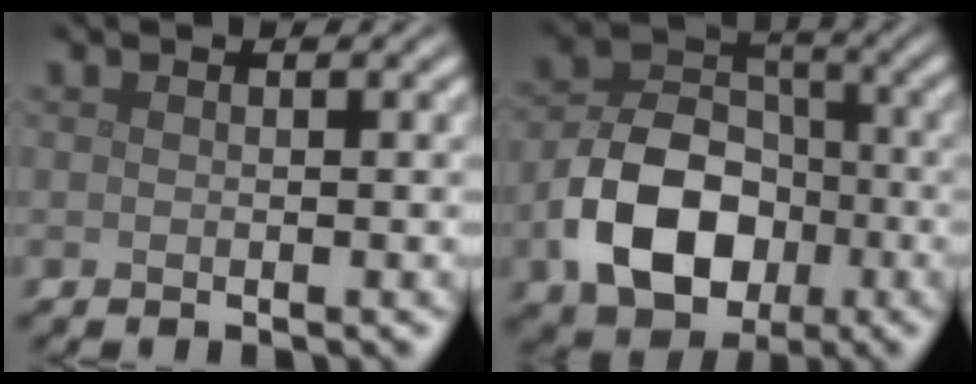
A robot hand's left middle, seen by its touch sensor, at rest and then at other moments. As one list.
[{"total": 8.9, "force": [-2.9, 6.3, 5.6], "torque": [-0.102, 0.001, -0.057]}]